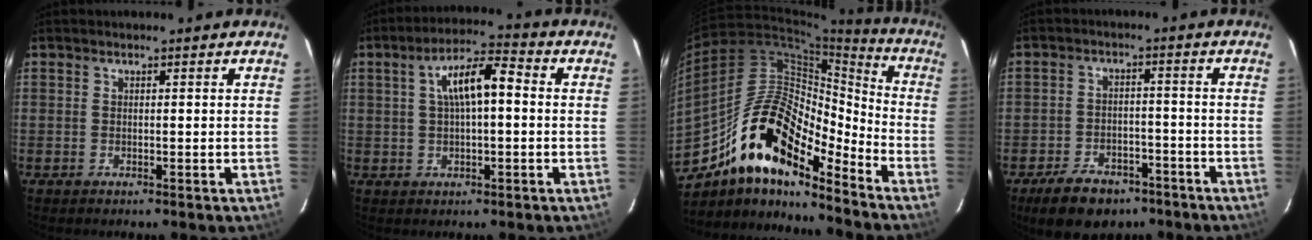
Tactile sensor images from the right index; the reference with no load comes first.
{"total": 8.4, "force": [1.0, 2.6, 7.9], "torque": [-0.138, 0.024, 0.020]}
{"total": 19.6, "force": [-13.4, 6.9, 12.6], "torque": [-0.221, 0.005, -0.254]}
{"total": 10.9, "force": [-7.6, 6.3, 4.6], "torque": [-0.107, 0.019, -0.103]}